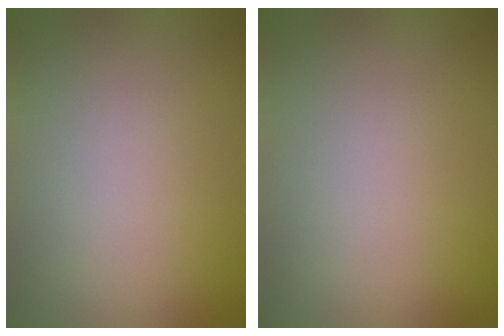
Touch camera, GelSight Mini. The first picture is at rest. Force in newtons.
{"total": 0.0}